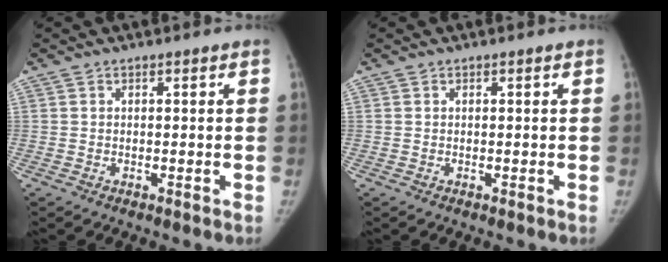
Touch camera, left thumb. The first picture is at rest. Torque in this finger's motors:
{"motor_torque": [0.01, 0.00, 0.20, -0.12, 0.00]}